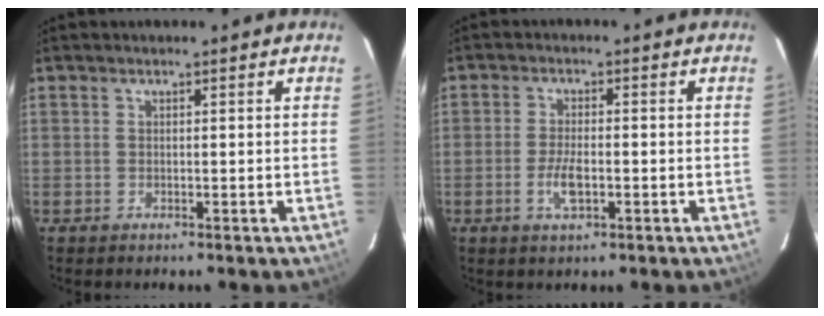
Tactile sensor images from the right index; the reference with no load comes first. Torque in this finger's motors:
{"motor_torque": [0.26, -0.04, 0.09, 0.07]}